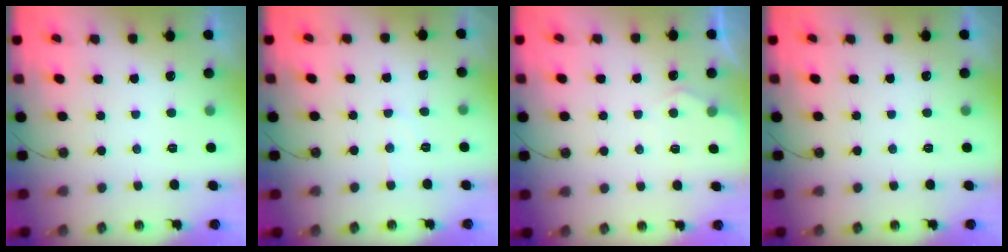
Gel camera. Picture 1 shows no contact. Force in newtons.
{"total": 4.4, "press": 4.4, "slide": 0.7}
{"total": 3.8, "press": 3.8, "slide": 0.4}
{"total": 0.0}